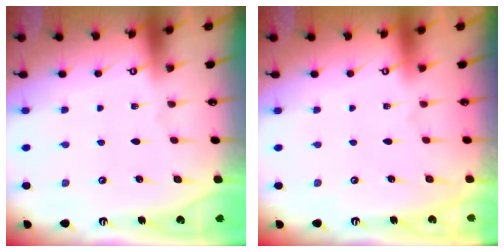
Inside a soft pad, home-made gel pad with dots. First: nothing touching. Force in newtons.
{"total": 0.0}